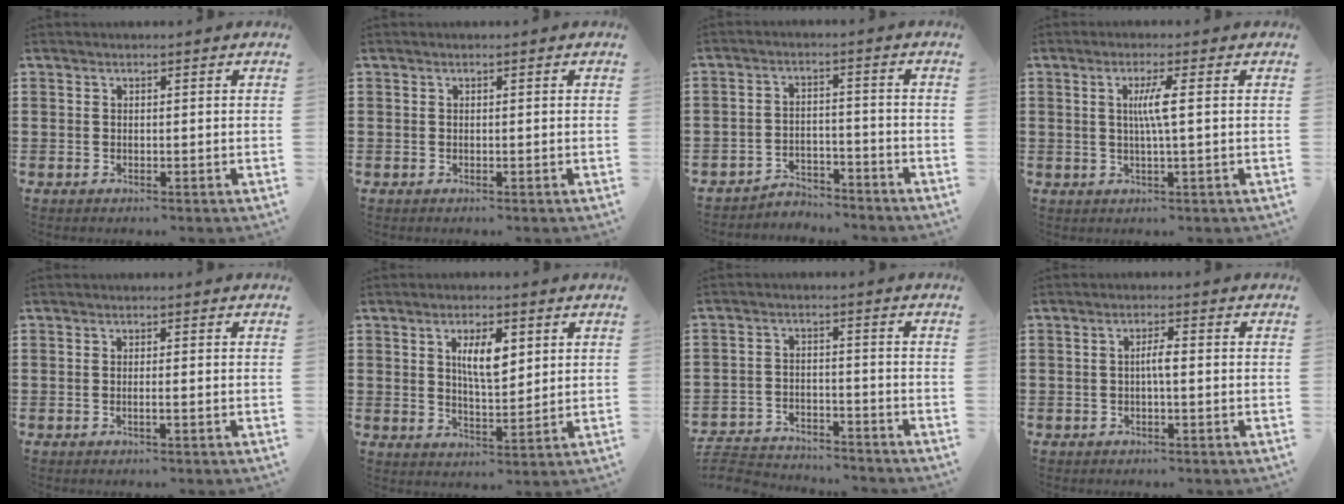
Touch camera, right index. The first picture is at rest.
{"total": 0.0}
{"total": 3.8, "force": [-3.7, 0.7, 0.2], "torque": [-0.010, 0.007, -0.079]}
{"total": 3.7, "force": [0.4, -0.3, 3.7], "torque": [-0.072, -0.003, 0.002]}
{"total": 1.0, "force": [-0.5, -0.2, 0.9], "torque": [-0.014, -0.006, -0.008]}
{"total": 5.9, "force": [2.1, 2.0, 5.2], "torque": [-0.099, 0.004, 0.032]}
{"total": 4.8, "force": [-4.7, 0.5, 0.4], "torque": [-0.024, 0.002, -0.100]}
{"total": 2.2, "force": [-0.3, 0.3, 2.2], "torque": [-0.041, 0.002, -0.007]}